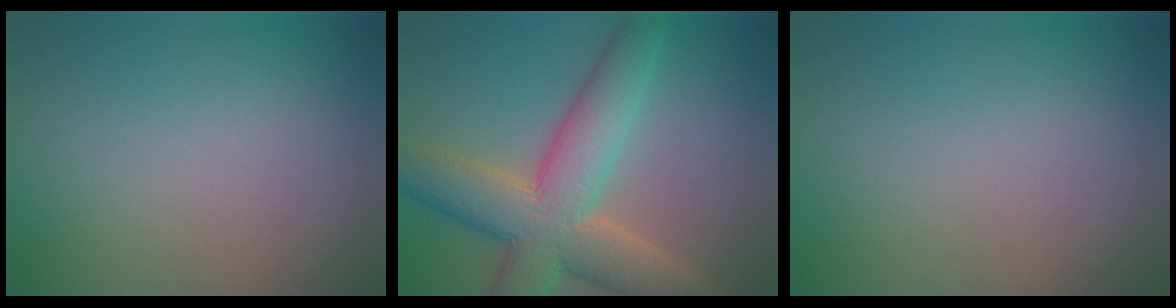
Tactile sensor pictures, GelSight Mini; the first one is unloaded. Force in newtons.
{"total": 10.0, "press": 9.9, "slide": 0.8}
{"total": 0.0}